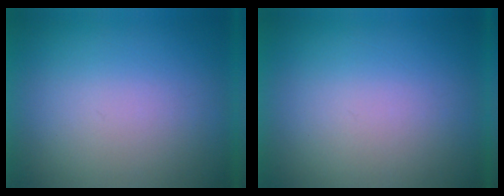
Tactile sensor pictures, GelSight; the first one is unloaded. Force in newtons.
{"total": 1.0}